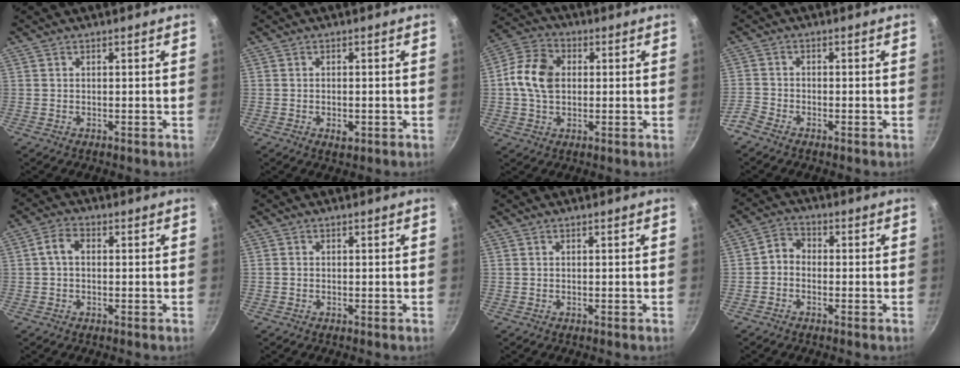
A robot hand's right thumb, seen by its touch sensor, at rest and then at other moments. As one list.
[{"total": 2.5, "force": [-0.8, 1.4, 1.9], "torque": [-0.032, 0.000, -0.012]}, {"total": 10.3, "force": [0.8, 7.5, 7.1], "torque": [-0.120, 0.017, 0.000]}, {"total": 2.9, "force": [-2.4, 1.3, 1.0], "torque": [-0.033, 0.017, -0.058]}, {"total": 3.8, "force": [0.3, 2.6, 2.7], "torque": [-0.053, 0.013, -0.002]}, {"total": 0.5, "force": [-0.2, 0.5, 0.1], "torque": [-0.001, 0.002, -0.006]}, {"total": 0.0}, {"total": 3.4, "force": [-1.0, 2.8, 1.8], "torque": [-0.027, 0.021, -0.032]}]